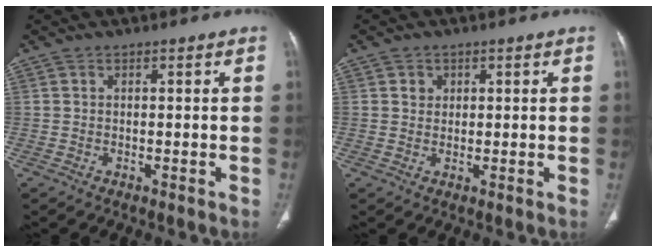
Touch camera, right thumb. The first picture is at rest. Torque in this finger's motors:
{"motor_torque": [0.06, 0.06, 0.47, 0.65, 0.05]}